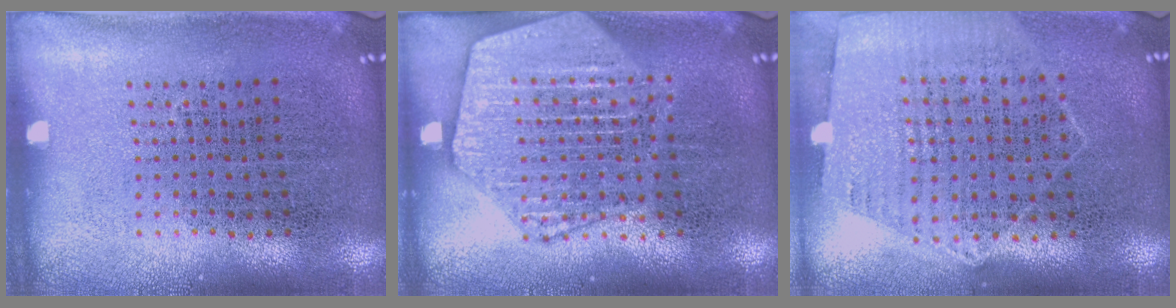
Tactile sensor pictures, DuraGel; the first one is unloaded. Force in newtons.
{"total": 2.2, "press": 2.2, "slide": 0.2}
{"total": 1.2, "press": 1.1, "slide": 0.4}